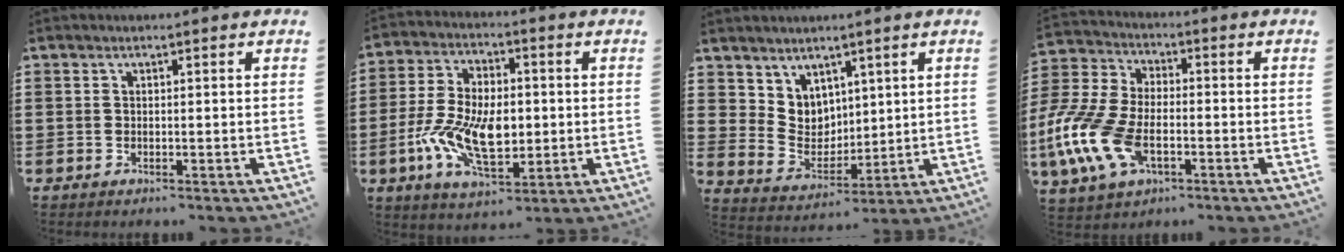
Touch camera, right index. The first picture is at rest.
{"total": 11.8, "force": [-2.0, 6.6, 9.6], "torque": [-0.204, -0.003, -0.037]}
{"total": 5.5, "force": [3.6, 4.2, 0.3], "torque": [-0.035, -0.012, 0.070]}
{"total": 12.4, "force": [-5.1, 6.5, 9.3], "torque": [-0.248, -0.010, -0.106]}